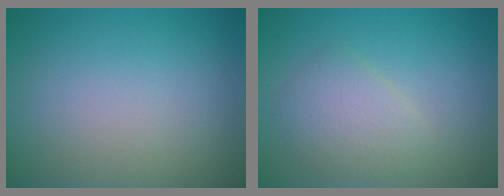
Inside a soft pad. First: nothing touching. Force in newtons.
{"total": 2.8, "press": 2.8, "slide": 0.2}